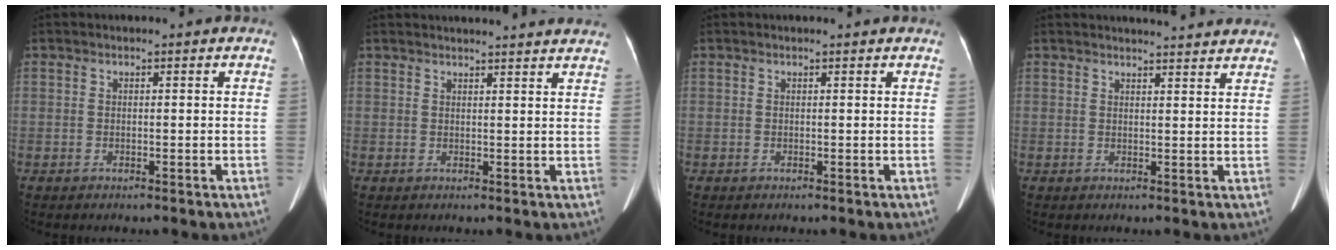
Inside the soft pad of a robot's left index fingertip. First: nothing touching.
{"total": 13.0, "force": [12.4, 0.4, 3.7], "torque": [-0.045, 0.005, 0.133]}
{"total": 1.3, "force": [1.2, 0.0, 0.3], "torque": [-0.014, 0.004, 0.011]}
{"total": 9.7, "force": [9.2, 0.7, 2.9], "torque": [-0.036, 0.006, 0.096]}